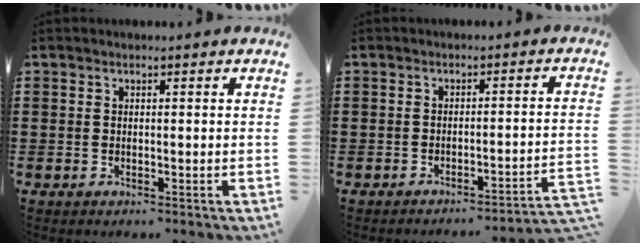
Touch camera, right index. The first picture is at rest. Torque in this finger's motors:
{"motor_torque": [-1.46, 0.68, -1.05, -0.19]}